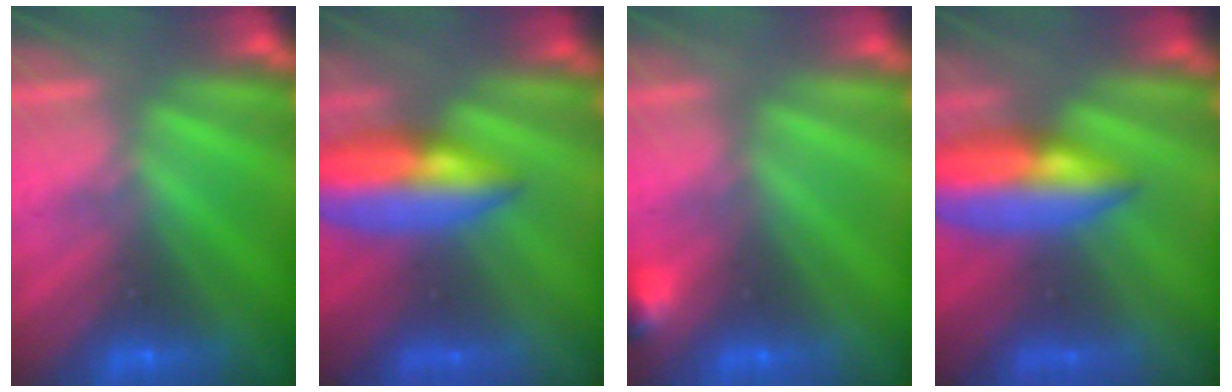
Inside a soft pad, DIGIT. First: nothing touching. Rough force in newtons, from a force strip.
{"total": 5.5}
{"total": 3.0}
{"total": 5.5}